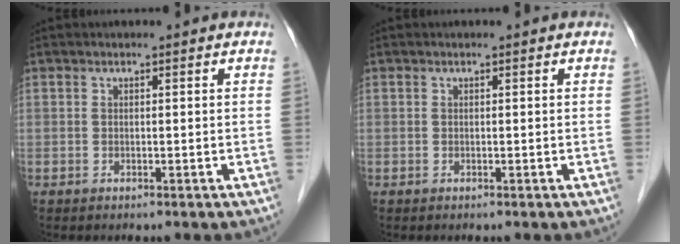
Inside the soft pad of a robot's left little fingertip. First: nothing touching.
{"total": 0.0}